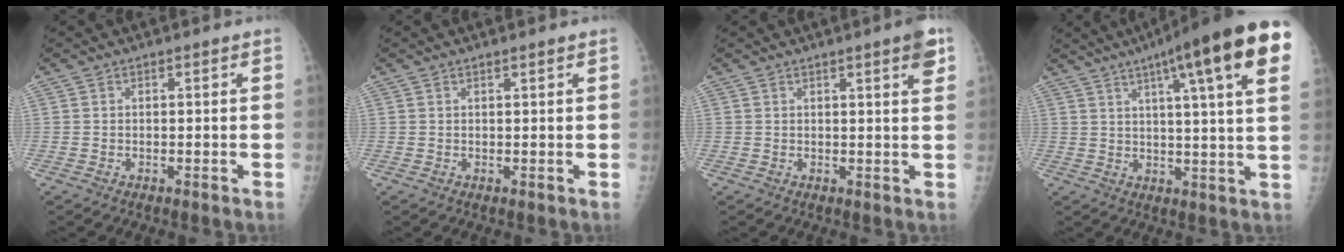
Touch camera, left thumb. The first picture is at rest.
{"total": 0.7, "force": [0.6, 0.0, 0.4], "torque": [-0.008, -0.003, 0.011]}
{"total": 4.0, "force": [2.2, 0.4, 3.4], "torque": [-0.038, -0.009, 0.026]}
{"total": 22.3, "force": [11.2, 3.0, 19.1], "torque": [-0.272, -0.009, 0.139]}